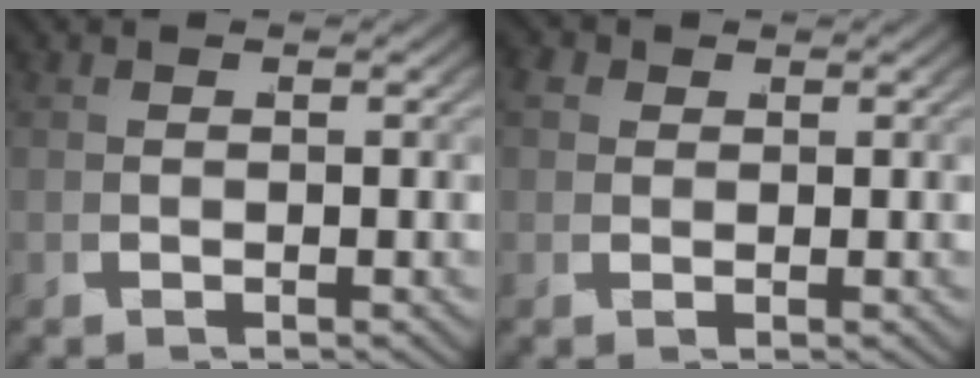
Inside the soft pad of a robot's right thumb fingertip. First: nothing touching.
{"total": 1.8, "force": [0.6, 1.5, 0.8], "torque": [-0.018, -0.005, 0.010]}